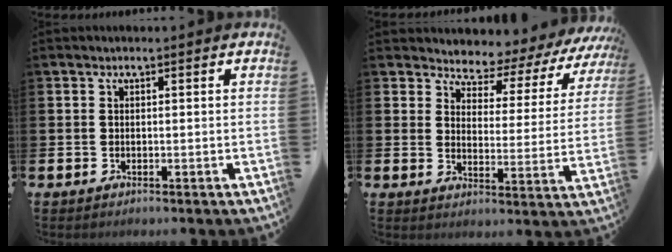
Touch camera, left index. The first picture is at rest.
{"total": 4.2, "force": [4.0, 1.4, -0.2], "torque": [-0.007, -0.048, 0.056]}